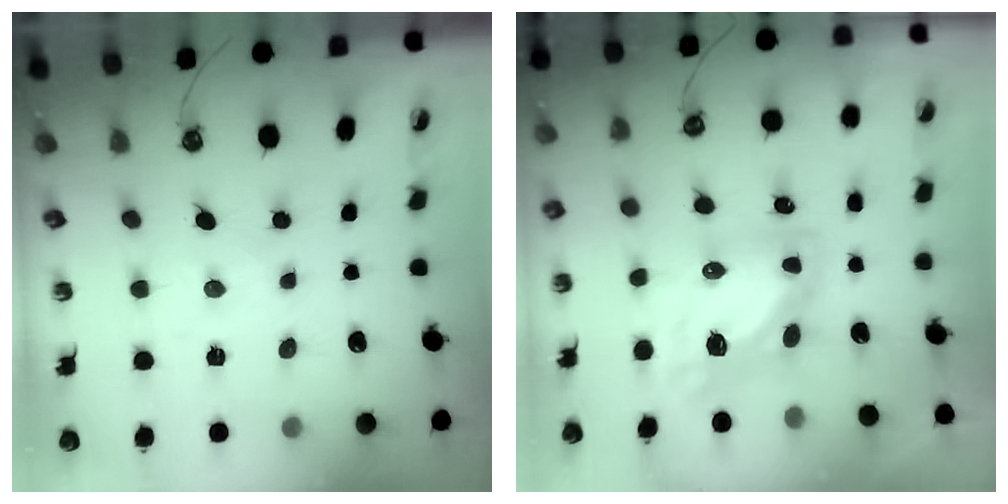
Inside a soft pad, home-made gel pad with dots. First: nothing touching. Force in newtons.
{"total": 12.7, "press": 12.6, "slide": 1.2}